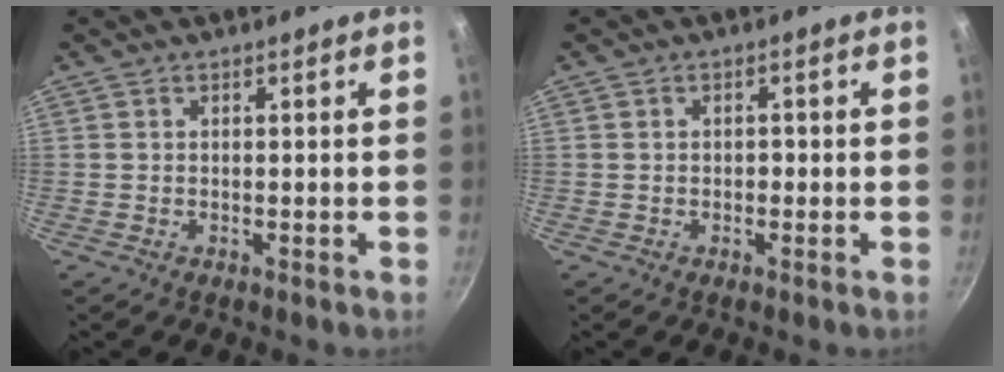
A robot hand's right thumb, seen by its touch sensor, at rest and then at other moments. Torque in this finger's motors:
{"motor_torque": [0.19, -0.42, -0.28, 0.05, 0.07]}